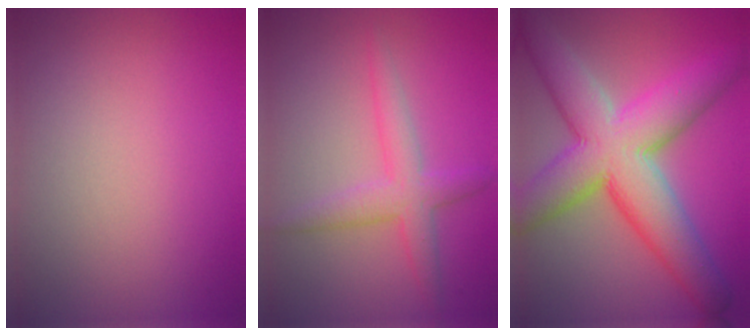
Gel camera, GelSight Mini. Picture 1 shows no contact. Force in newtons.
{"total": 3.2, "press": 3.2, "slide": 0.1}
{"total": 11.4, "press": 11.4, "slide": 0.7}